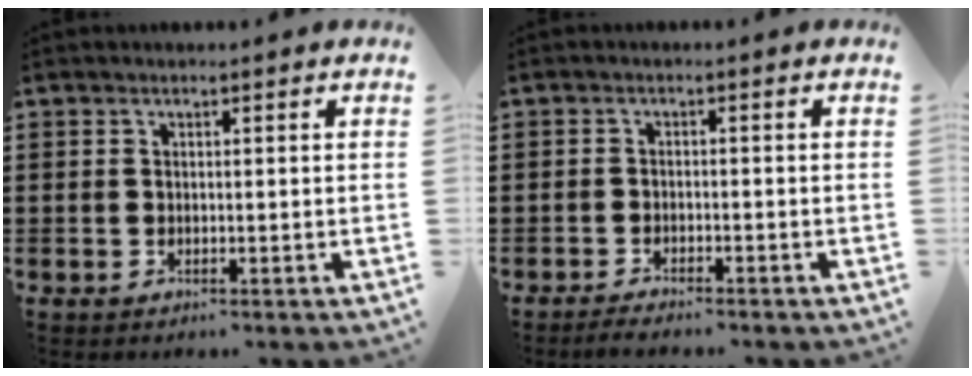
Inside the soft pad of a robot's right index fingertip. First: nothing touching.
{"total": 1.8, "force": [-1.8, 0.1, 0.0], "torque": [-0.005, 0.001, -0.036]}